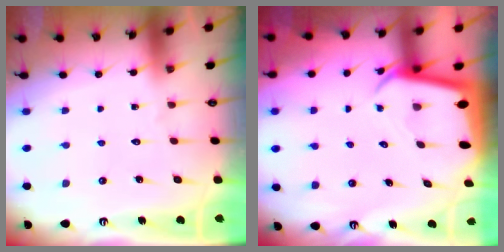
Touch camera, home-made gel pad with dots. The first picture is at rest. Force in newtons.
{"total": 2.8, "press": 2.8, "slide": 0.1}